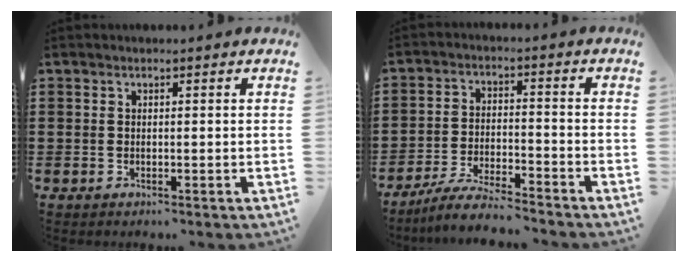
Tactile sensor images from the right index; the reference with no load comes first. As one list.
[{"total": 5.9, "force": [-5.6, 0.0, 1.9], "torque": [-0.050, -0.007, -0.112]}]